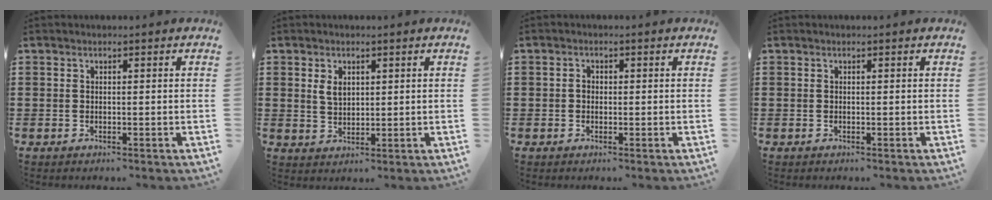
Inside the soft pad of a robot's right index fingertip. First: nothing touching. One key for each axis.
{"total": 2.7, "fx": 1.0, "fy": 1.7, "fz": 1.9, "tx": -0.042, "ty": 0.006, "tz": 0.019}
{"total": 1.1, "fx": -0.1, "fy": 0.8, "fz": 0.7, "tx": -0.016, "ty": 0.003, "tz": -0.003}
{"total": 0.0}